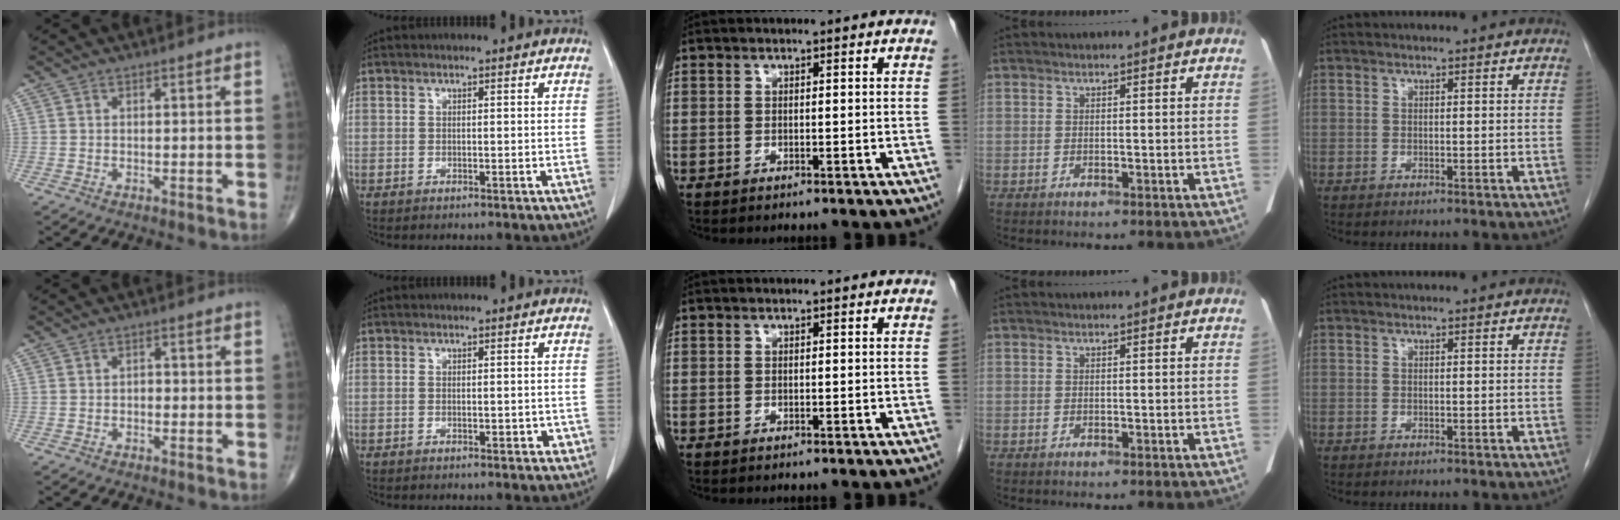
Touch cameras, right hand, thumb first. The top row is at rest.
{"thumb": {"total": 1.4, "force": [-0.4, 1.0, 0.9], "torque": [-0.003, 0.004, -0.011]}, "index": {"total": 1.5, "force": [-0.3, 0.9, 1.2], "torque": [-0.011, 0.001, 0.002]}}